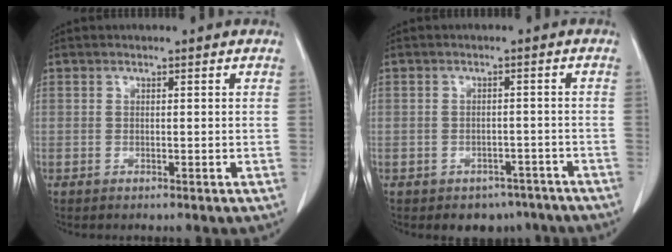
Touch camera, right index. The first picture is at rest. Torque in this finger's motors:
{"motor_torque": [-0.15, -0.11, -0.09, -0.05]}